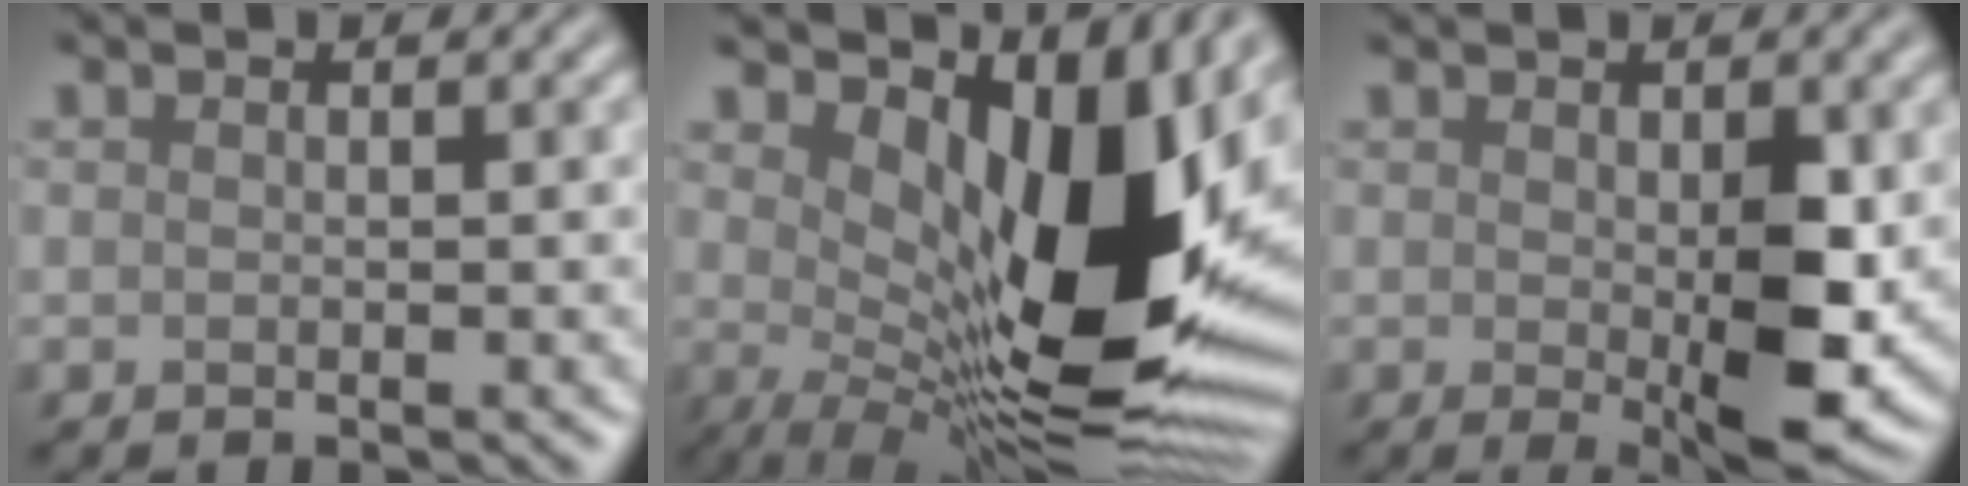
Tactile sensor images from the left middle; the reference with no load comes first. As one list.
[{"total": 13.6, "force": [2.5, 6.2, 11.8], "torque": [-0.167, -0.021, 0.053]}, {"total": 5.9, "force": [-0.3, 1.4, 5.7], "torque": [-0.091, -0.016, 0.006]}]